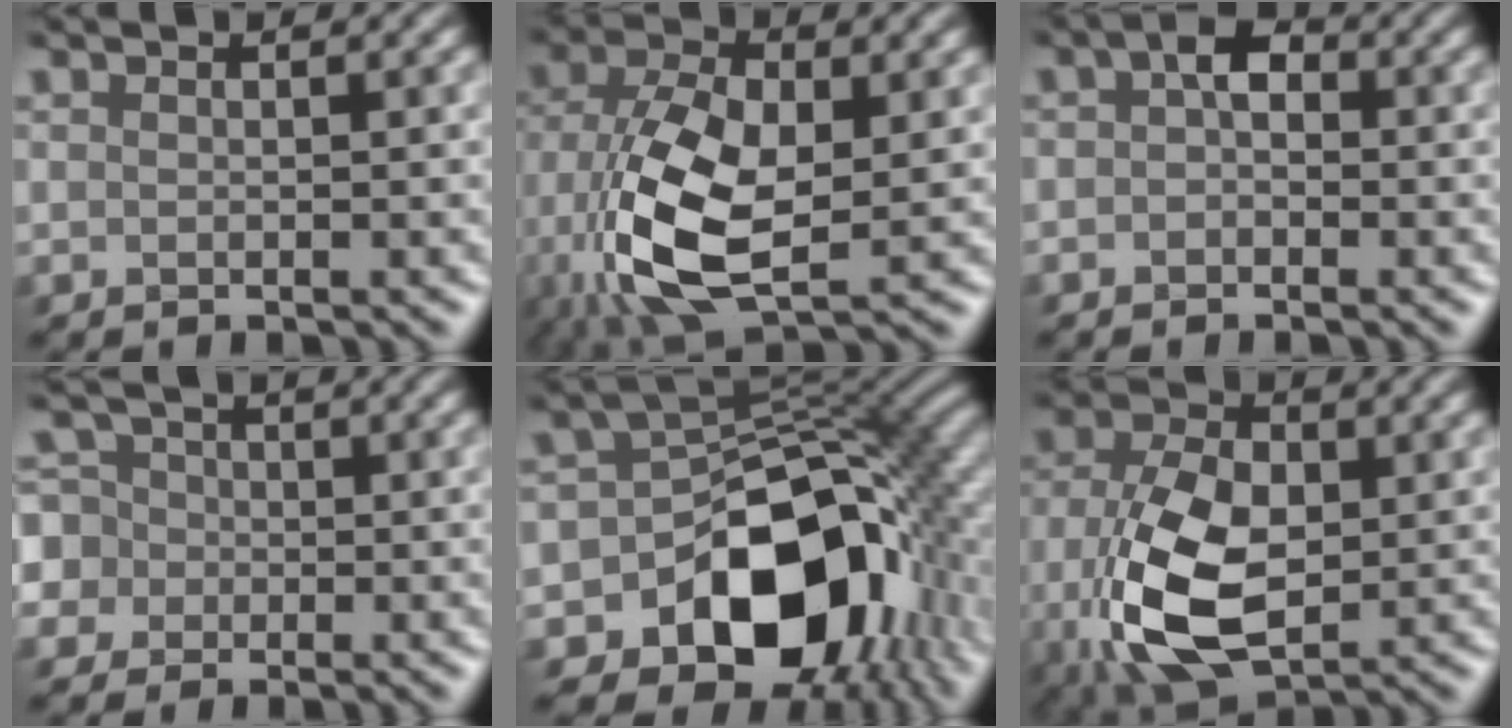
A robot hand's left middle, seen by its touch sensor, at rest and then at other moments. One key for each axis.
{"total": 10.5, "fx": -1.9, "fy": 5.9, "fz": 8.5, "tx": -0.197, "ty": -0.018, "tz": -0.034}
{"total": 1.5, "fx": -0.3, "fy": 0.9, "fz": 1.1, "tx": -0.021, "ty": 0.005, "tz": -0.015}
{"total": 6.2, "fx": -1.7, "fy": 5.8, "fz": 1.2, "tx": -0.033, "ty": 0.015, "tz": -0.066}
{"total": 14.0, "fx": -5.9, "fy": 9.1, "fz": 8.7, "tx": -0.122, "ty": -0.016, "tz": -0.099}
{"total": 9.3, "fx": -1.8, "fy": 5.4, "fz": 7.3, "tx": -0.169, "ty": -0.012, "tz": -0.036}